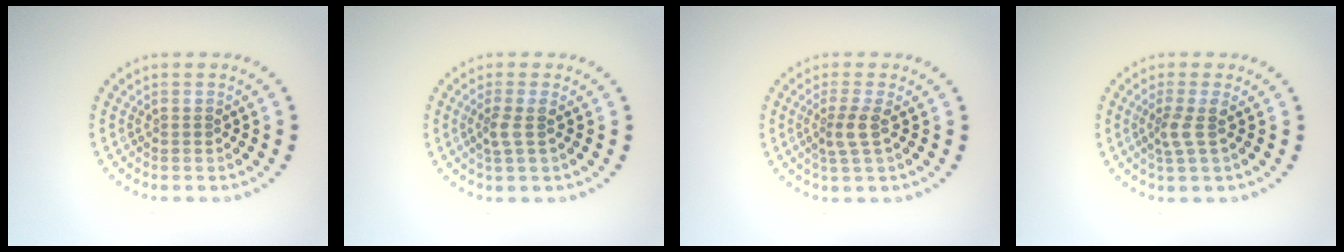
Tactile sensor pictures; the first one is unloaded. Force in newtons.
{"total": 1.8, "press": 1.4, "slide": 1.1}
{"total": 2.0, "press": 1.6, "slide": 1.2}
{"total": 2.0, "press": 1.5, "slide": 1.3}